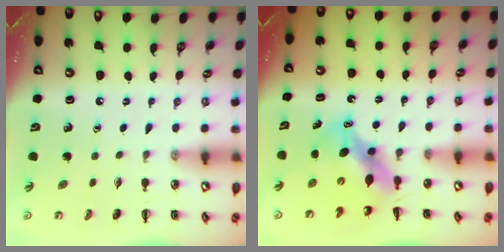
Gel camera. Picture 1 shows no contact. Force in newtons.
{"total": 6.7, "press": 6.5, "slide": 1.3}